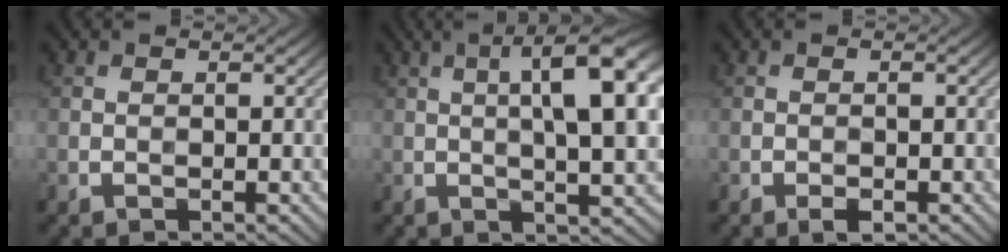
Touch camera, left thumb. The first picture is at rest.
{"total": 11.8, "force": [2.5, 3.1, 11.1], "torque": [-0.153, 0.013, 0.032]}
{"total": 1.5, "force": [-0.9, 0.6, 1.1], "torque": [-0.016, -0.002, -0.015]}